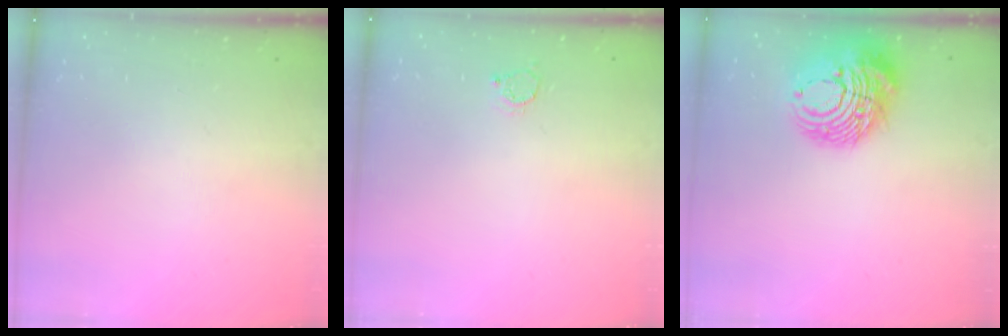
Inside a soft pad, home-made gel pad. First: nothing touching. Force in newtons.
{"total": 2.8, "press": 2.8, "slide": 0.3}
{"total": 14.7, "press": 14.6, "slide": 1.5}